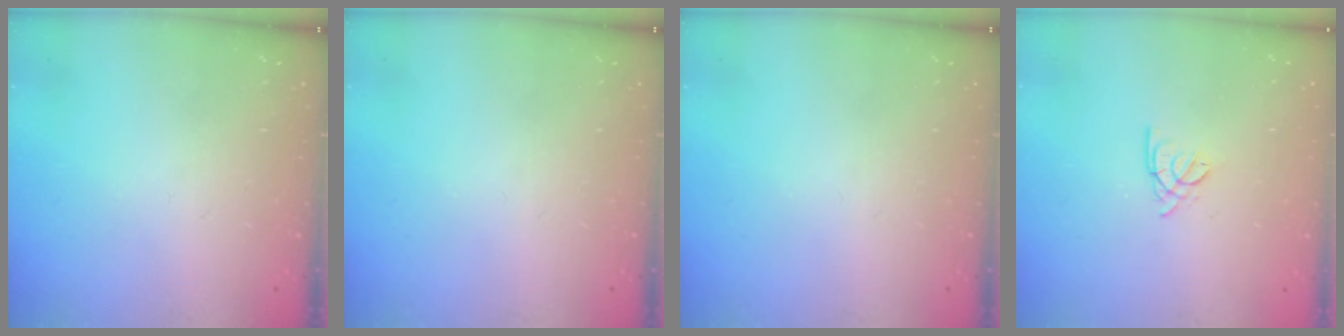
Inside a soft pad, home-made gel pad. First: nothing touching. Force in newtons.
{"total": 0.0}
{"total": 0.0}
{"total": 1.8, "press": 1.7, "slide": 0.5}